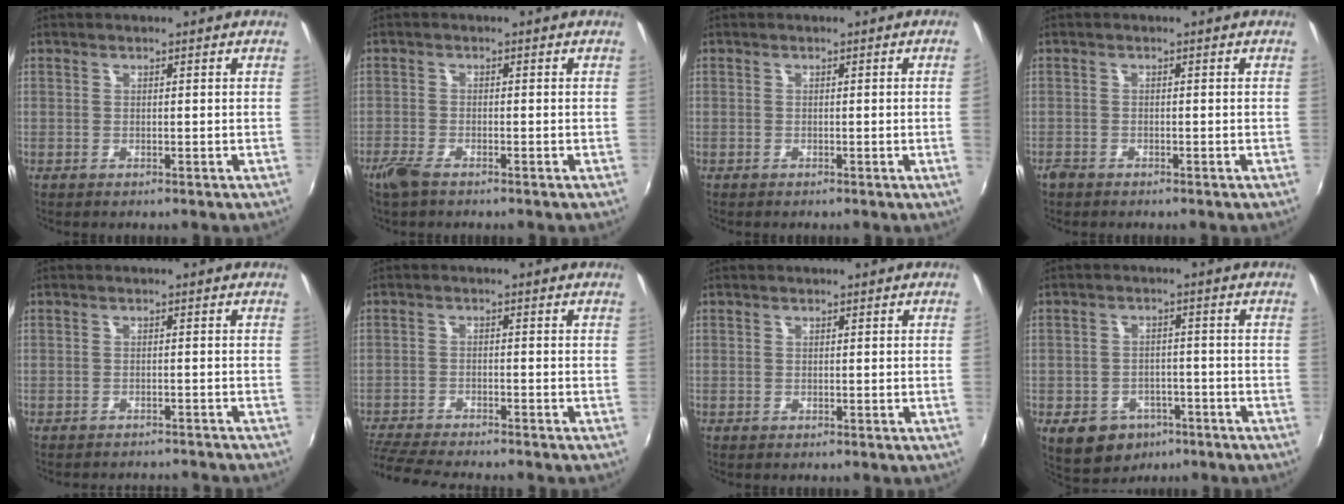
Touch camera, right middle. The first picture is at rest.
{"total": 3.6, "force": [-2.7, 1.1, 2.1], "torque": [-0.057, -0.008, -0.055]}
{"total": 1.4, "force": [0.0, -0.9, 1.1], "torque": [-0.010, -0.011, 0.003]}
{"total": 1.4, "force": [-1.2, 0.8, 0.3], "torque": [-0.008, -0.003, -0.024]}
{"total": 7.8, "force": [-7.2, 1.4, 2.5], "torque": [-0.060, -0.010, -0.097]}
{"total": 10.0, "force": [-9.2, 0.8, 3.9], "torque": [-0.107, -0.022, -0.161]}
{"total": 0.5, "force": [0.1, -0.3, 0.4], "torque": [-0.001, -0.001, 0.000]}
{"total": 10.1, "force": [-5.7, 7.3, 4.1], "torque": [-0.098, 0.006, -0.069]}